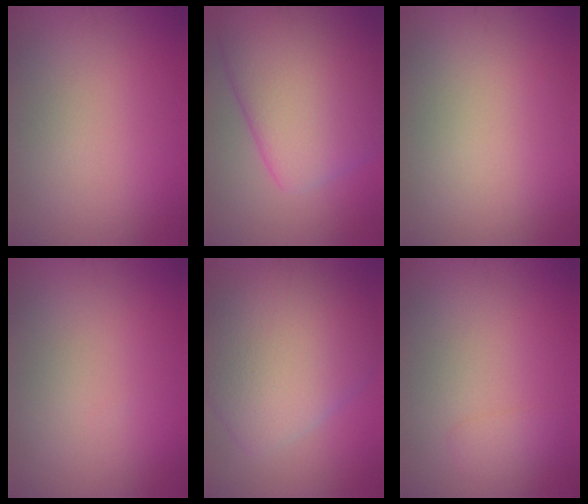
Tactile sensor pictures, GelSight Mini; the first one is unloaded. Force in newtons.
{"total": 12.4, "press": 12.4, "slide": 0.4}
{"total": 0.0}
{"total": 0.0}
{"total": 10.1, "press": 10.1, "slide": 0.5}
{"total": 1.4, "press": 1.4, "slide": 0.1}